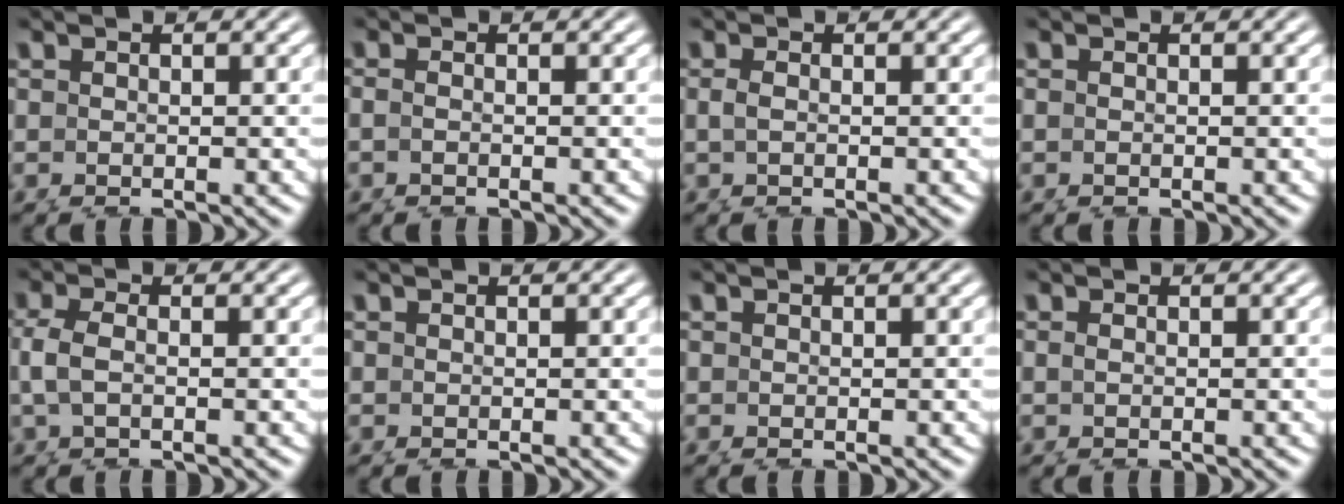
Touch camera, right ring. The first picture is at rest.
{"total": 0.8, "force": [0.0, 0.0, 0.8], "torque": [-0.019, -0.006, 0.003]}
{"total": 0.9, "force": [0.2, -0.3, 0.8], "torque": [-0.020, -0.010, 0.011]}
{"total": 0.0}
{"total": 2.7, "force": [0.6, 1.5, 2.1], "torque": [-0.062, -0.012, 0.018]}
{"total": 0.0}
{"total": 0.0}
{"total": 0.7, "force": [0.1, -0.7, 0.2], "torque": [-0.004, -0.006, 0.006]}